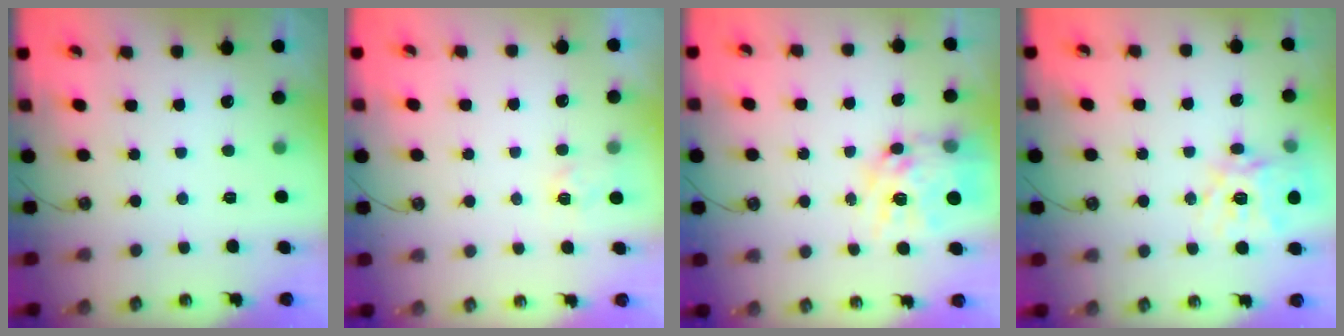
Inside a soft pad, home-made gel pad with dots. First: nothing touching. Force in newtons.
{"total": 3.5, "press": 3.5, "slide": 0.3}
{"total": 15.2, "press": 15.2, "slide": 1.3}
{"total": 17.0, "press": 16.8, "slide": 2.4}